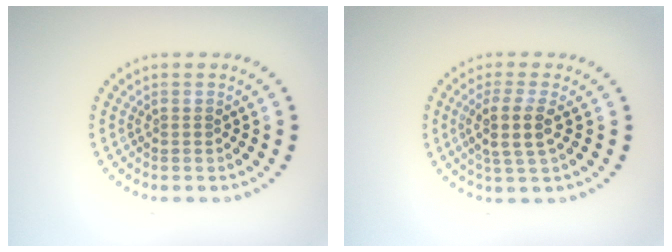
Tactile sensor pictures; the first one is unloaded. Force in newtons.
{"total": 3.0, "press": 2.6, "slide": 1.4}